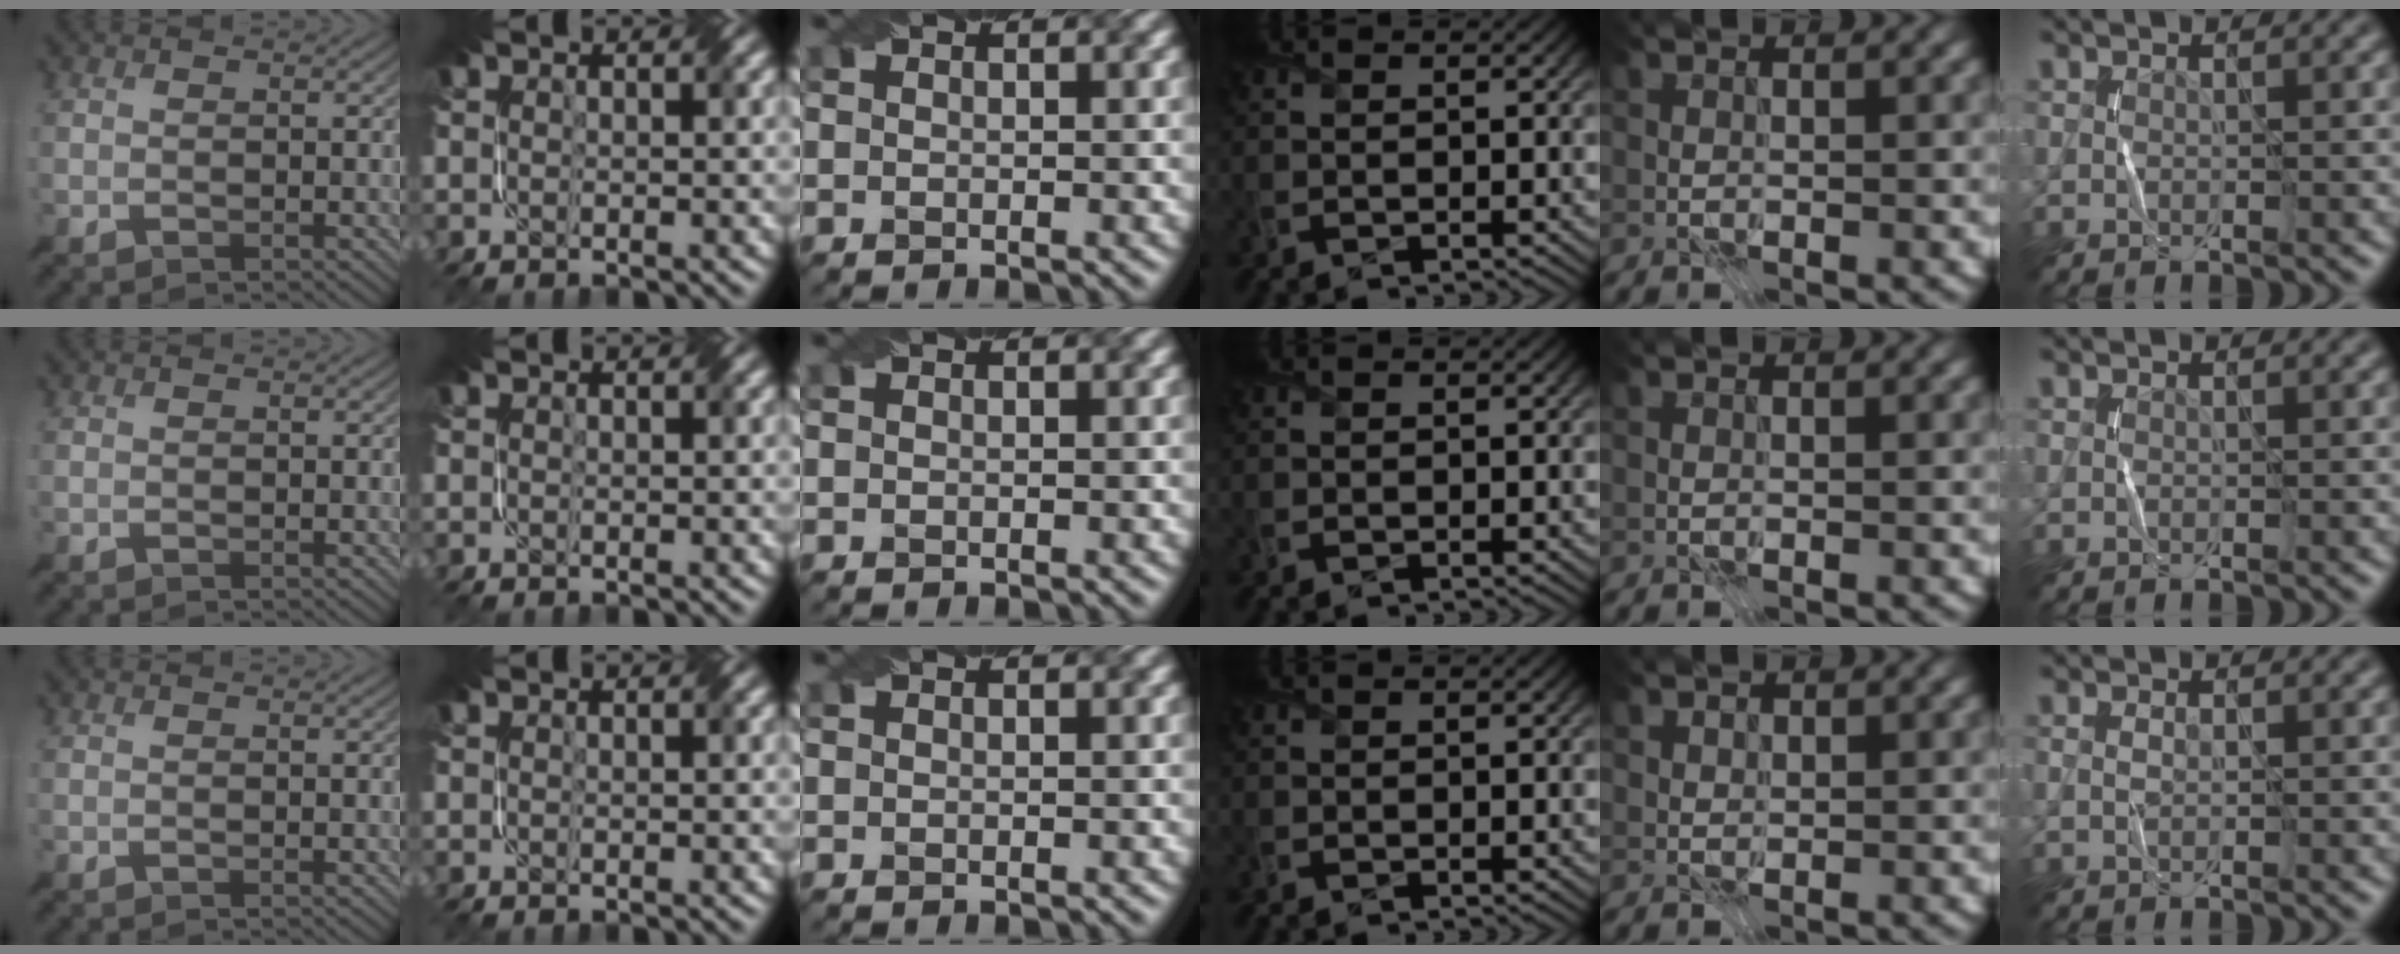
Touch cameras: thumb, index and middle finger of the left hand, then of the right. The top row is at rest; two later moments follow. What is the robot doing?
{"motion": "fold", "object": "file"}